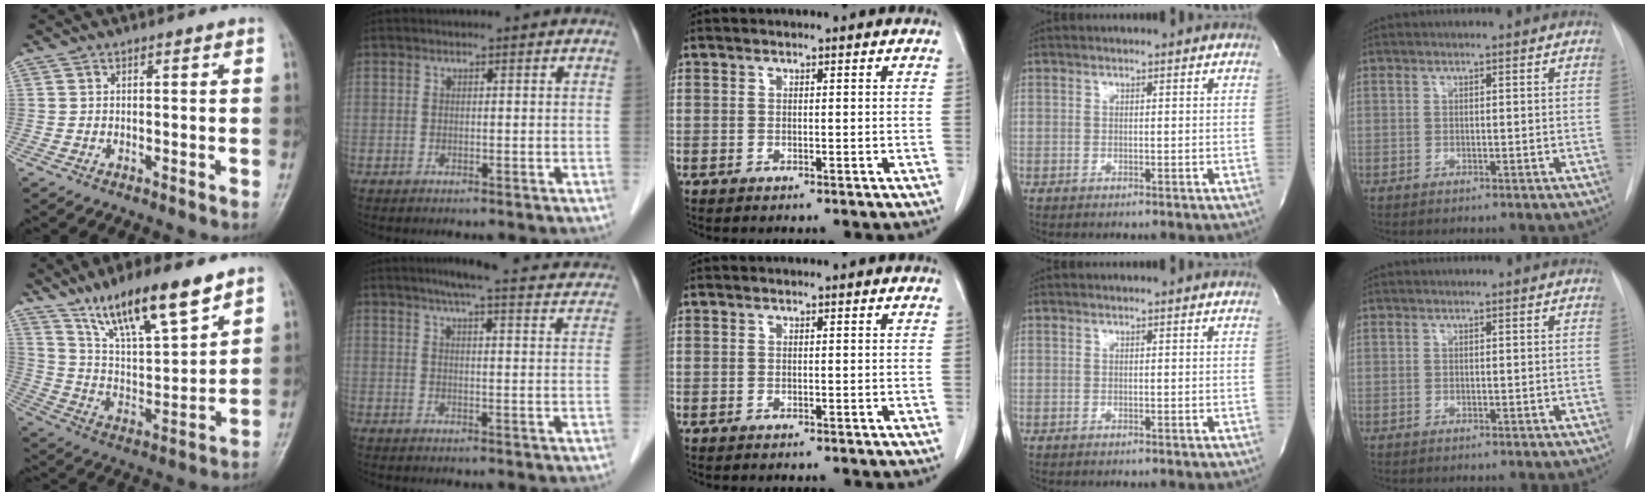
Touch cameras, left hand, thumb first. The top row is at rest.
{"thumb": {"total": 17.0, "force": [11.6, 4.2, 11.6], "torque": [-0.184, -0.052, 0.220]}, "index": {"total": 21.5, "force": [19.4, 1.9, 9.2], "torque": [-0.117, -0.011, 0.224]}}